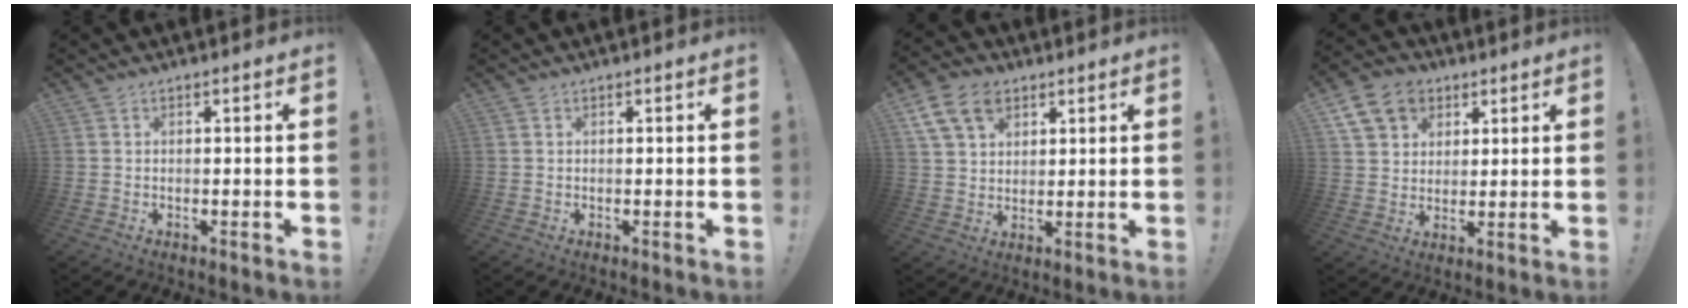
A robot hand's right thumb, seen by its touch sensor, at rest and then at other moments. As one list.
[{"total": 0.0}, {"total": 11.8, "force": [6.0, 8.1, 6.0], "torque": [-0.102, -0.016, 0.119]}, {"total": 12.3, "force": [5.7, 9.4, 5.5], "torque": [-0.080, -0.022, 0.115]}]